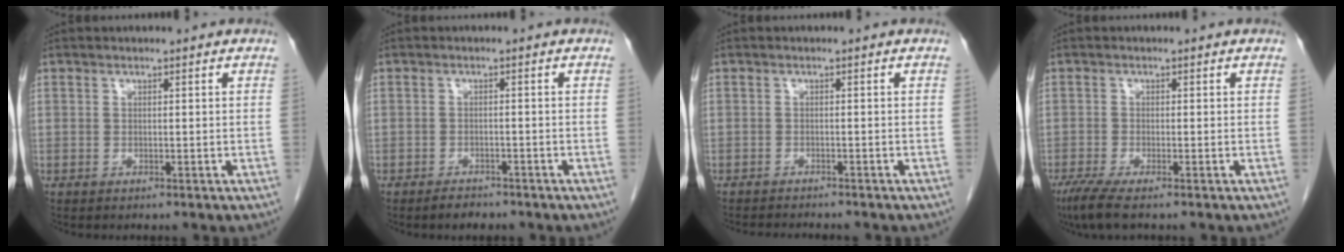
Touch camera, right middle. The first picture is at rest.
{"total": 2.3, "force": [-1.9, 0.9, 0.8], "torque": [-0.021, -0.001, -0.026]}
{"total": 4.9, "force": [-4.6, 0.4, 1.5], "torque": [-0.018, -0.011, -0.067]}
{"total": 4.1, "force": [-2.9, 0.3, 2.9], "torque": [-0.061, -0.014, -0.056]}